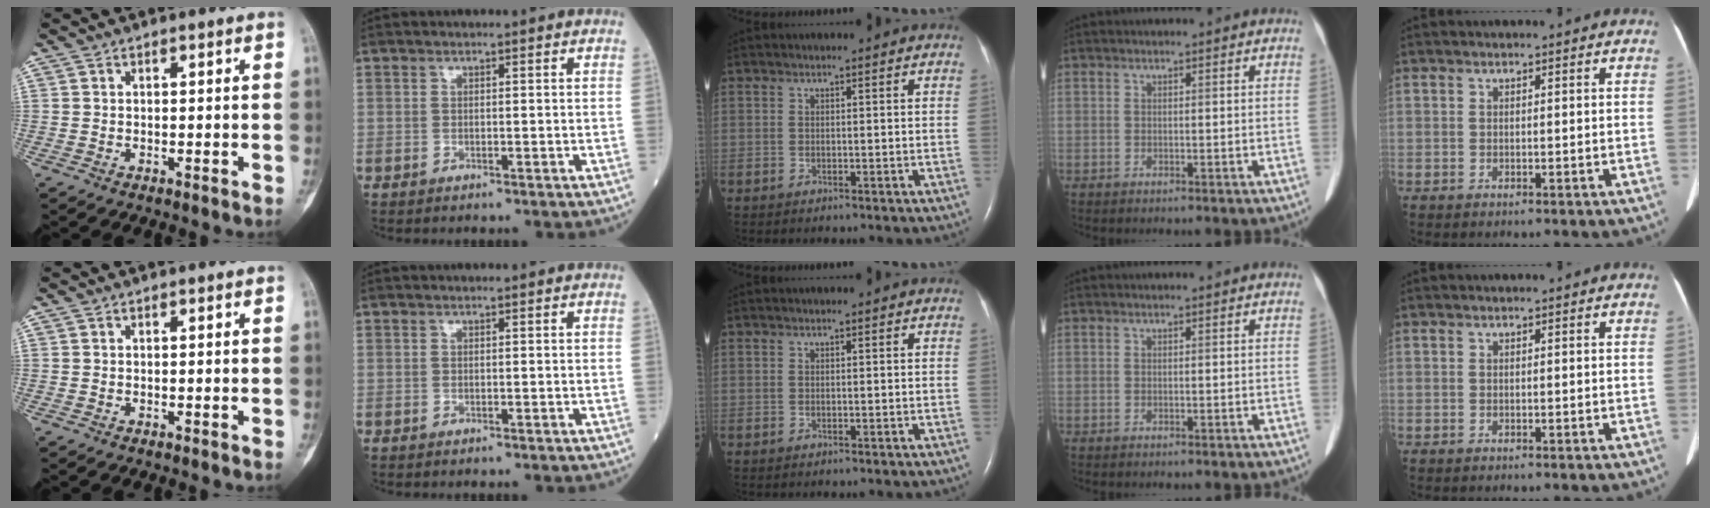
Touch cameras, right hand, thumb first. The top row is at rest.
{}